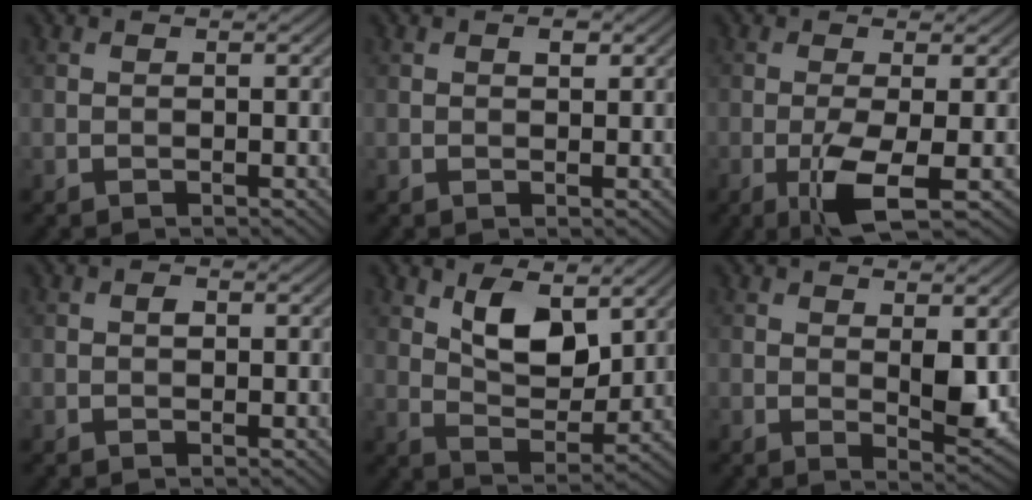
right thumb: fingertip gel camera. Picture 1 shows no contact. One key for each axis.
{"total": 1.1, "fx": 0.5, "fy": 0.5, "fz": 0.8, "tx": -0.011, "ty": -0.001, "tz": 0.009}
{"total": 5.0, "fx": -1.7, "fy": 0.8, "fz": 4.7, "tx": -0.093, "ty": 0.002, "tz": -0.034}
{"total": 0.8, "fx": 0.1, "fy": 0.5, "fz": 0.6, "tx": -0.008, "ty": -0.001, "tz": 0.000}
{"total": 7.8, "fx": 3.9, "fy": 3.9, "fz": 5.6, "tx": -0.104, "ty": -0.008, "tz": 0.068}
{"total": 3.7, "fx": 0.9, "fy": 1.5, "fz": 3.2, "tx": -0.056, "ty": -0.008, "tz": 0.021}